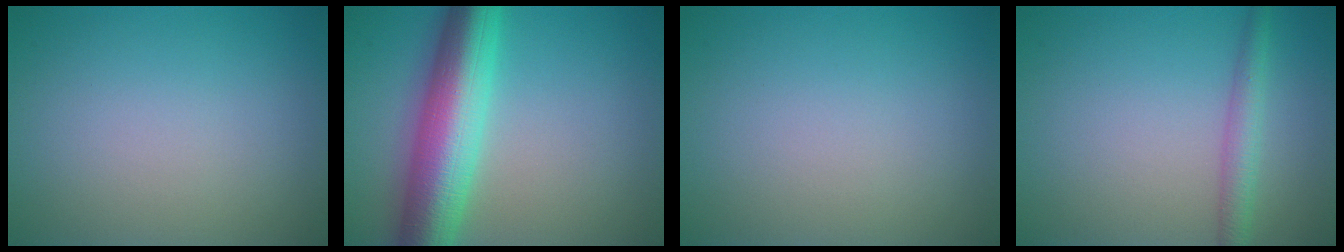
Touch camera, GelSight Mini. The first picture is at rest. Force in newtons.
{"total": 9.6, "press": 9.6, "slide": 0.1}
{"total": 0.0}
{"total": 2.5, "press": 2.5, "slide": 0.1}